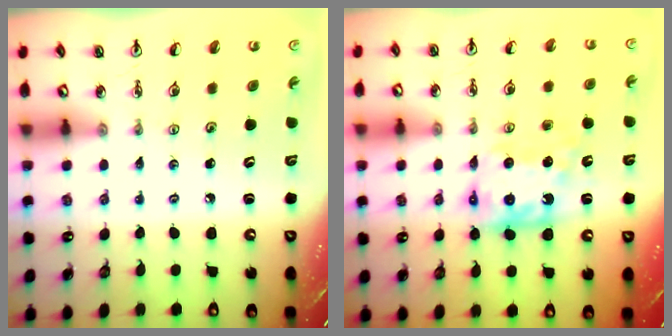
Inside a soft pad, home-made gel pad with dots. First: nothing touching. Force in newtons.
{"total": 10.3, "press": 10.3, "slide": 0.5}